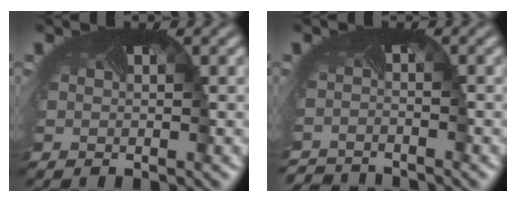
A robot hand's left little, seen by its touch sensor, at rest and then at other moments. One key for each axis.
{"total": 3.2, "fx": -3.2, "fy": -0.1, "fz": -0.4, "tx": -0.001, "ty": -0.019, "tz": -0.058}